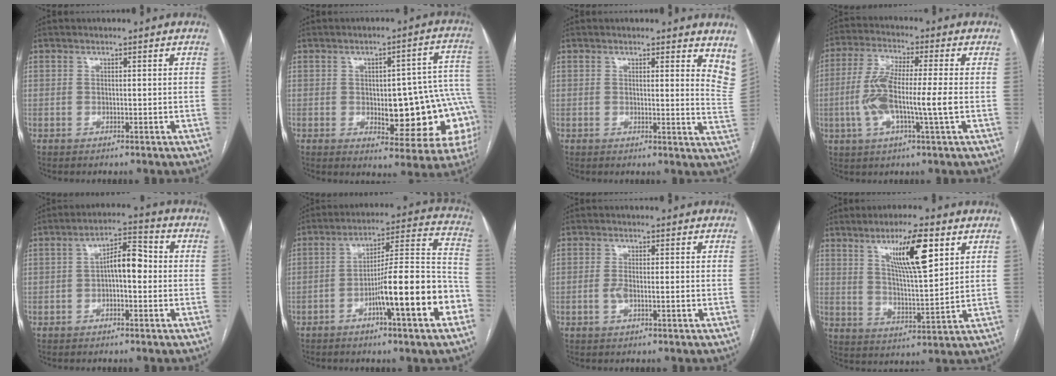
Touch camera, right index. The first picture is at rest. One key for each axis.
{"total": 17.7, "fx": -2.8, "fy": 6.3, "fz": 16.3, "tx": -0.128, "ty": 0.035, "tz": -0.014}
{"total": 8.1, "fx": 6.9, "fy": 2.0, "fz": 3.8, "tx": -0.025, "ty": -0.034, "tz": 0.048}
{"total": 10.5, "fx": -1.6, "fy": 0.6, "fz": 10.4, "tx": -0.211, "ty": 0.005, "tz": -0.037}
{"total": 6.2, "fx": -0.3, "fy": 2.3, "fz": 5.8, "tx": -0.095, "ty": 0.030, "tz": -0.008}
{"total": 16.2, "fx": -6.3, "fy": 0.9, "fz": 14.9, "tx": -0.219, "ty": 0.015, "tz": -0.098}
{"total": 2.7, "fx": -0.8, "fy": 0.8, "fz": 2.5, "tx": -0.054, "ty": 0.003, "tz": -0.011}
{"total": 11.2, "fx": 5.5, "fy": 1.5, "fz": 9.7, "tx": -0.168, "ty": 0.000, "tz": 0.094}